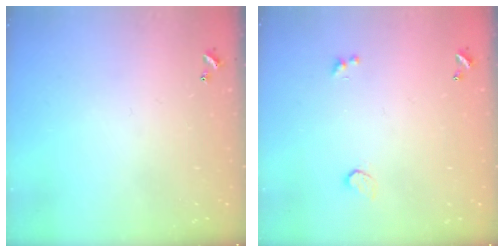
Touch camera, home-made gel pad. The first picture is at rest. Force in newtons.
{"total": 1.1, "press": 0.7, "slide": 0.8}